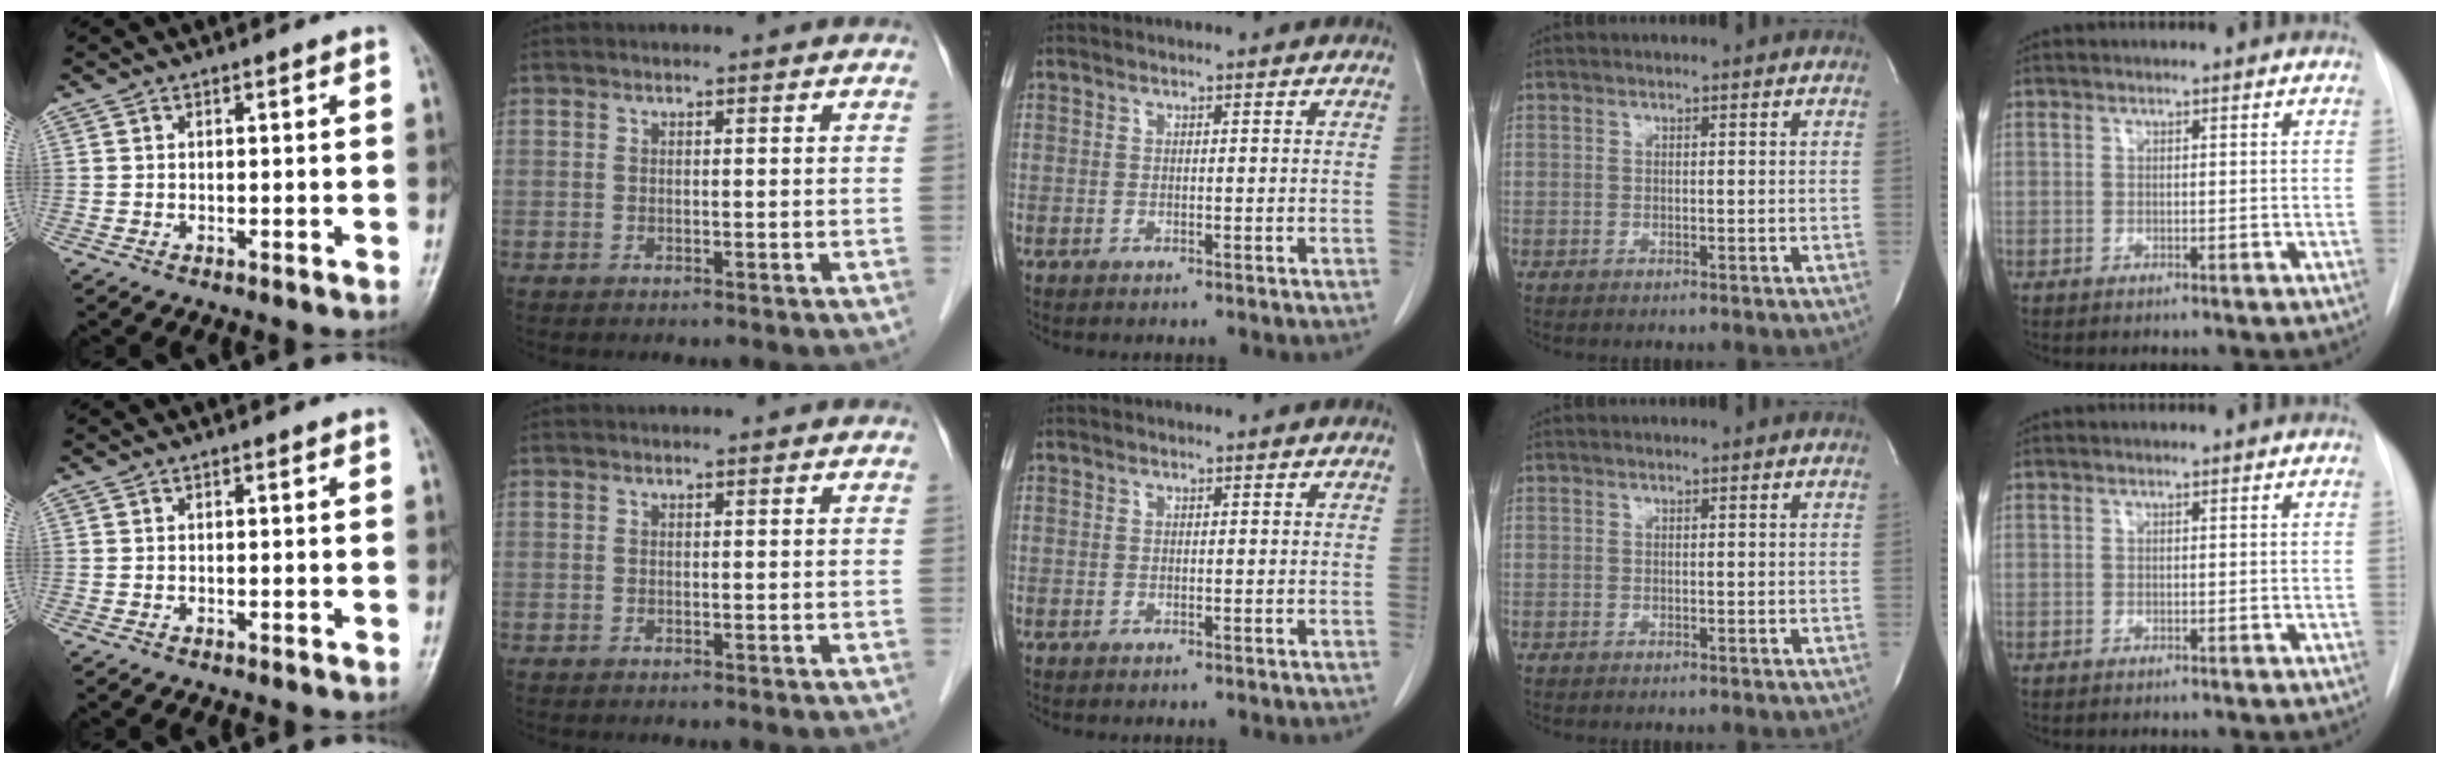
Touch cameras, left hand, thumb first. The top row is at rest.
{}